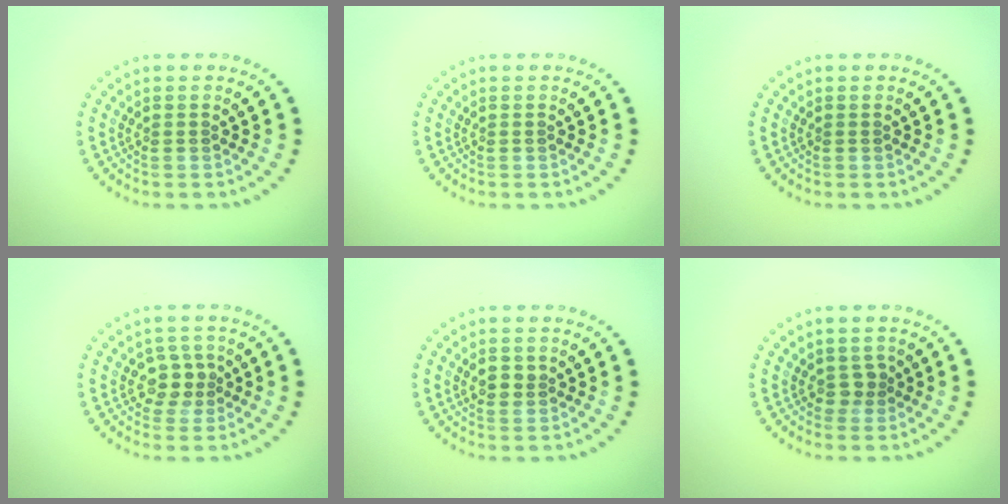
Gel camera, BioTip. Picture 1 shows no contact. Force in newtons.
{"total": 0.0}
{"total": 0.0}
{"total": 2.4, "press": 2.2, "slide": 1.0}
{"total": 1.2, "press": 1.2, "slide": 0.2}
{"total": 1.3, "press": 1.1, "slide": 0.7}